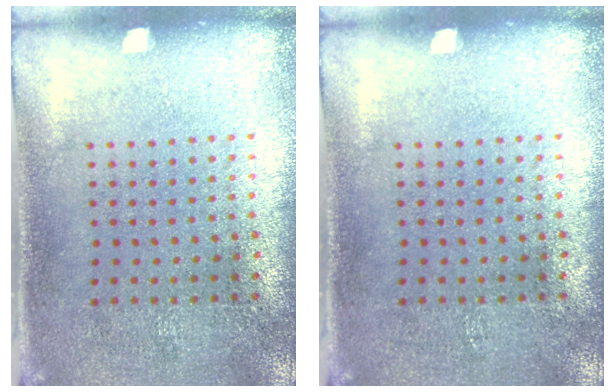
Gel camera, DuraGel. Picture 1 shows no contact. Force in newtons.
{"total": 0.0}